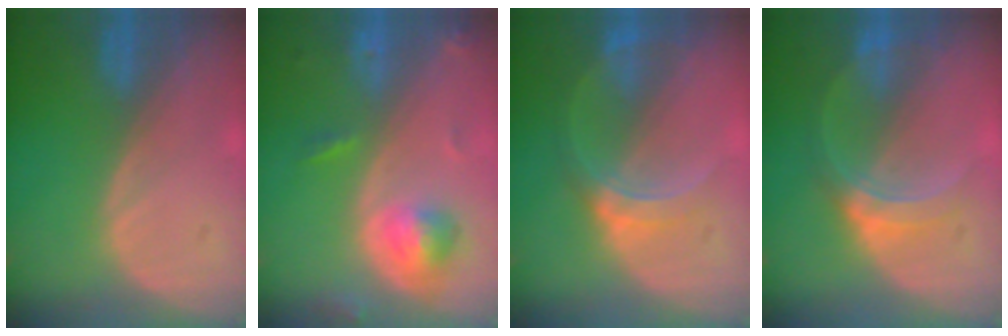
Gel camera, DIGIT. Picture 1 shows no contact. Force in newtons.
{"total": 5.4, "press": 5.0, "slide": 2.1}
{"total": 6.3, "press": 5.6, "slide": 2.8}
{"total": 5.3, "press": 5.2, "slide": 0.8}